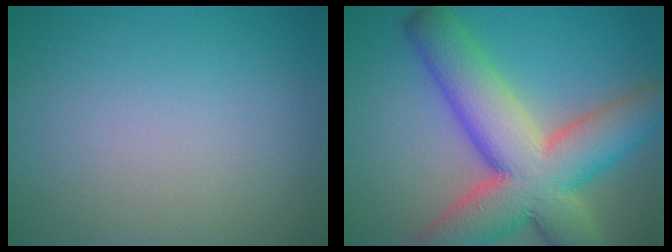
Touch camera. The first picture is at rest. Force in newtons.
{"total": 13.1, "press": 13.0, "slide": 0.8}